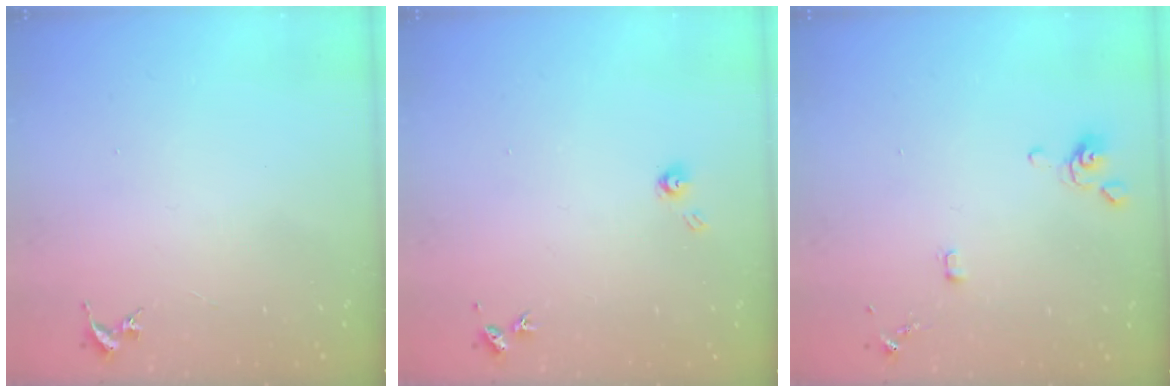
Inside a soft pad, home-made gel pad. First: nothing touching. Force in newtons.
{"total": 4.1, "press": 4.1, "slide": 0.4}
{"total": 3.6, "press": 3.5, "slide": 0.7}